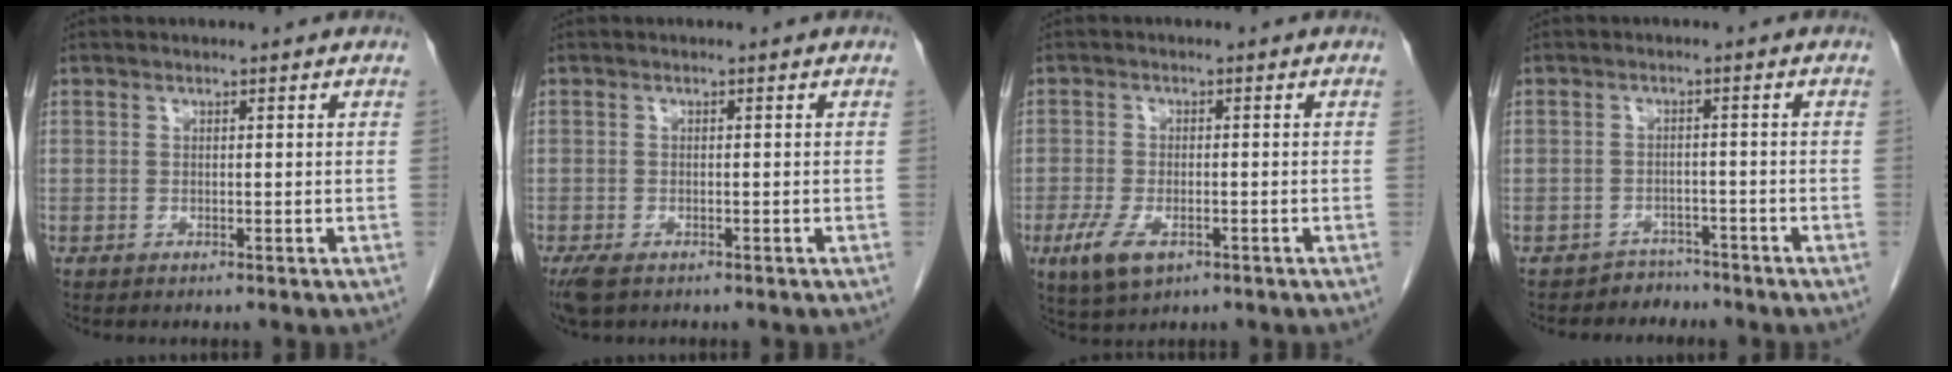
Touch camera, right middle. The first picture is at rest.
{"total": 3.4, "force": [-2.3, 1.5, 2.0], "torque": [-0.047, -0.011, -0.036]}
{"total": 5.8, "force": [-2.8, 2.6, 4.4], "torque": [-0.093, -0.011, -0.044]}
{"total": 2.8, "force": [-2.3, 1.2, -0.9], "torque": [0.016, 0.004, -0.037]}